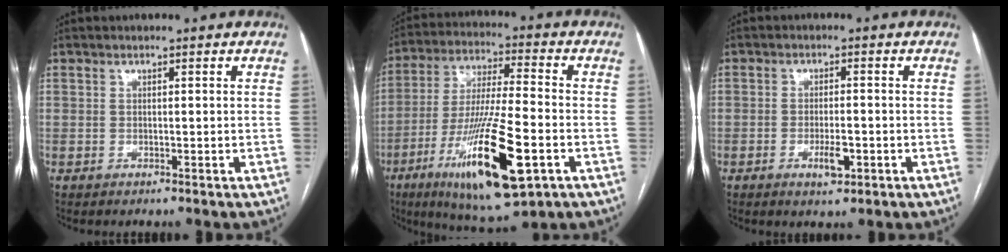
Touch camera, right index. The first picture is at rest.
{"total": 19.4, "force": [-7.7, 2.9, 17.5], "torque": [-0.341, -0.034, -0.129]}
{"total": 3.5, "force": [-1.4, 1.1, 3.0], "torque": [-0.053, 0.001, -0.017]}